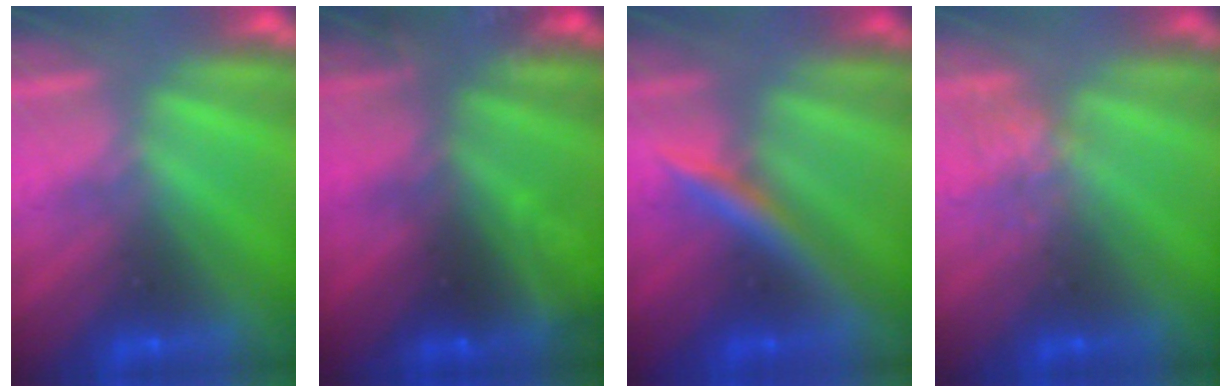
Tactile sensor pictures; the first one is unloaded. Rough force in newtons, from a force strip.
{"total": 9.0}
{"total": 2.5}
{"total": 2.4}